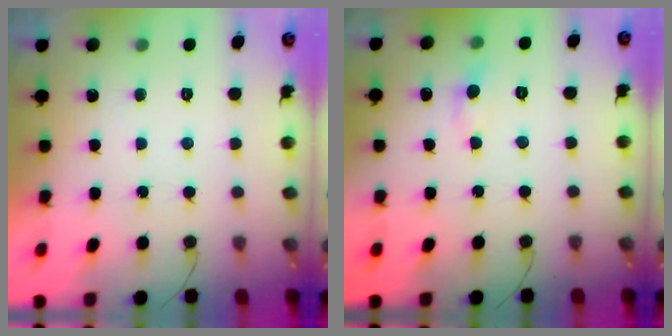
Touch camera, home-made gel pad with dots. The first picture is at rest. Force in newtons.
{"total": 5.1, "press": 5.0, "slide": 0.6}